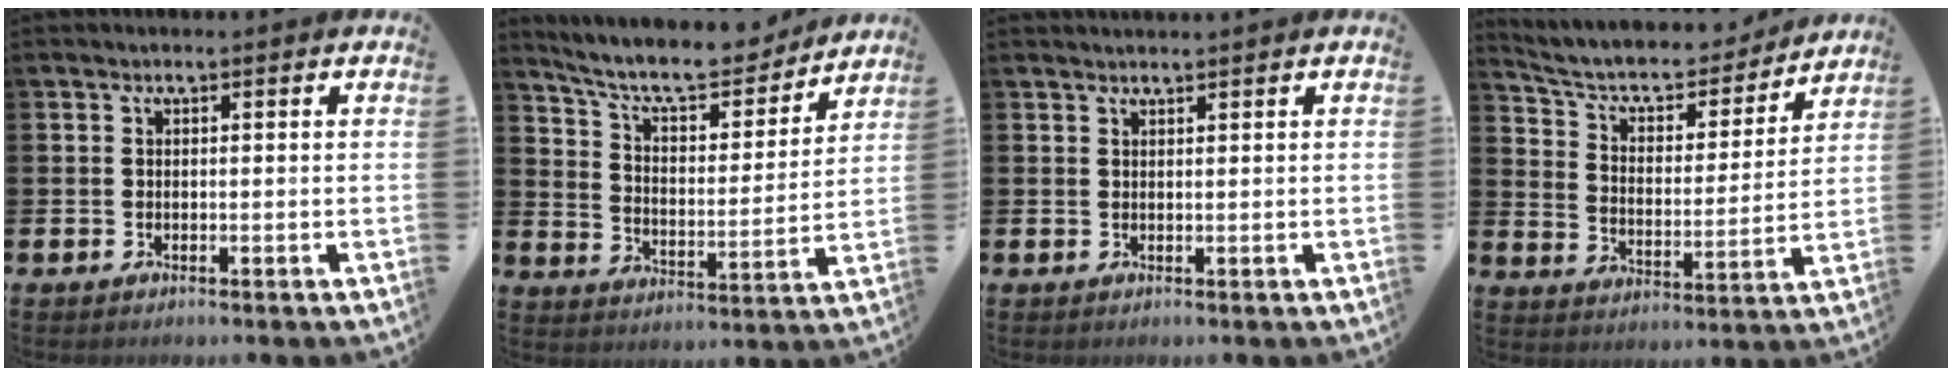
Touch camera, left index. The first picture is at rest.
{"total": 9.4, "force": [8.5, 2.4, 3.2], "torque": [-0.087, -0.060, 0.143]}
{"total": 0.9, "force": [0.8, -0.1, 0.0], "torque": [0.005, -0.004, 0.016]}
{"total": 7.4, "force": [6.6, 2.6, 2.0], "torque": [-0.062, -0.052, 0.108]}